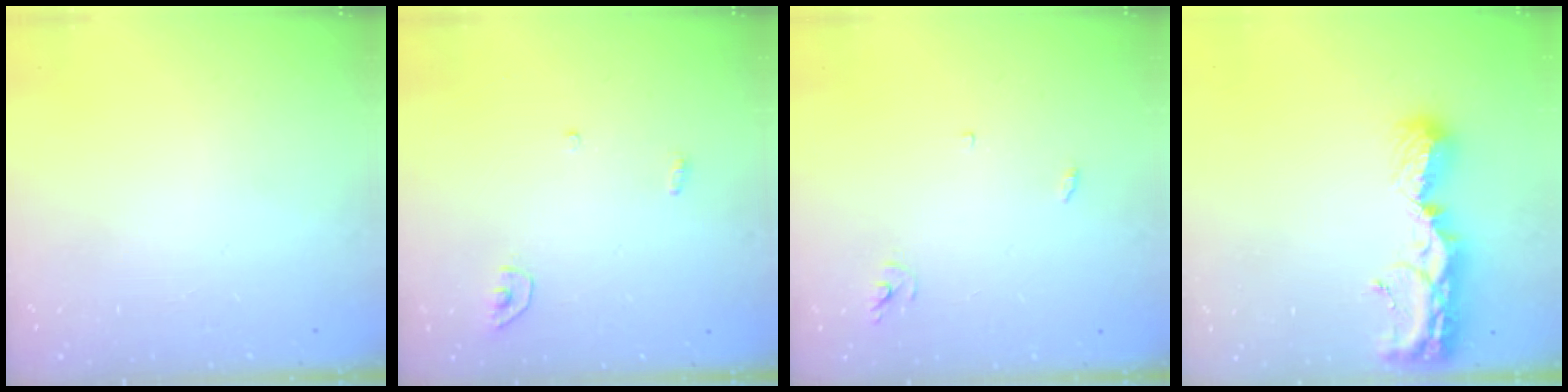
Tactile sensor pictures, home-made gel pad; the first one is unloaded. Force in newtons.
{"total": 3.5, "press": 3.5, "slide": 0.3}
{"total": 3.0, "press": 3.0, "slide": 0.2}
{"total": 10.1, "press": 10.0, "slide": 0.8}